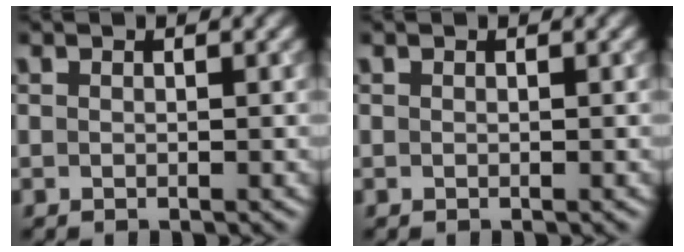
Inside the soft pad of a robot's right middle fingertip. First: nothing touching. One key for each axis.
{"total": 0.0}